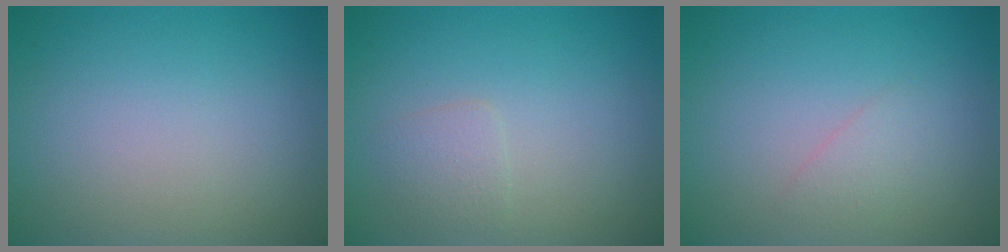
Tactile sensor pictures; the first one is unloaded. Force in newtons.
{"total": 1.3, "press": 1.3, "slide": 0.0}
{"total": 1.0, "press": 1.0, "slide": 0.0}